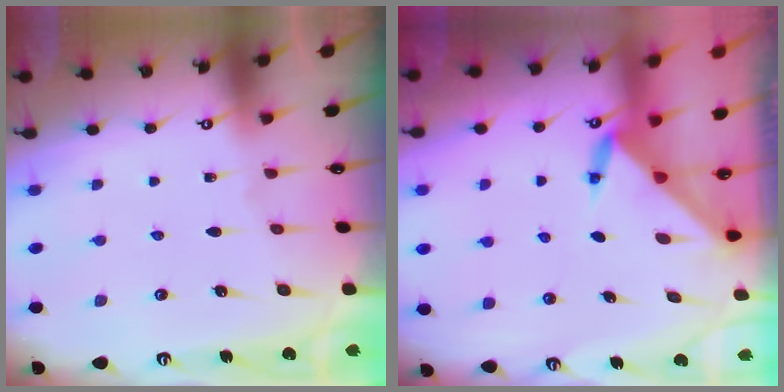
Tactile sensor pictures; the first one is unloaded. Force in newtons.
{"total": 3.4, "press": 3.4, "slide": 0.4}